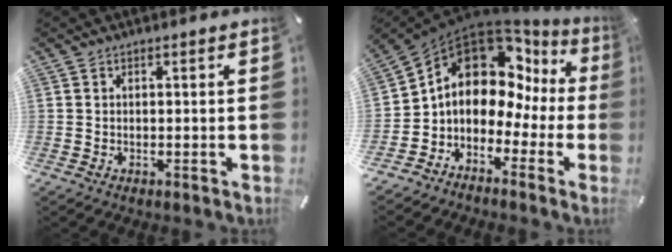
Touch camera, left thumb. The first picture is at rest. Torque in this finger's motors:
{"motor_torque": [0.28, 2.24, 1.49, -0.49, 0.53]}